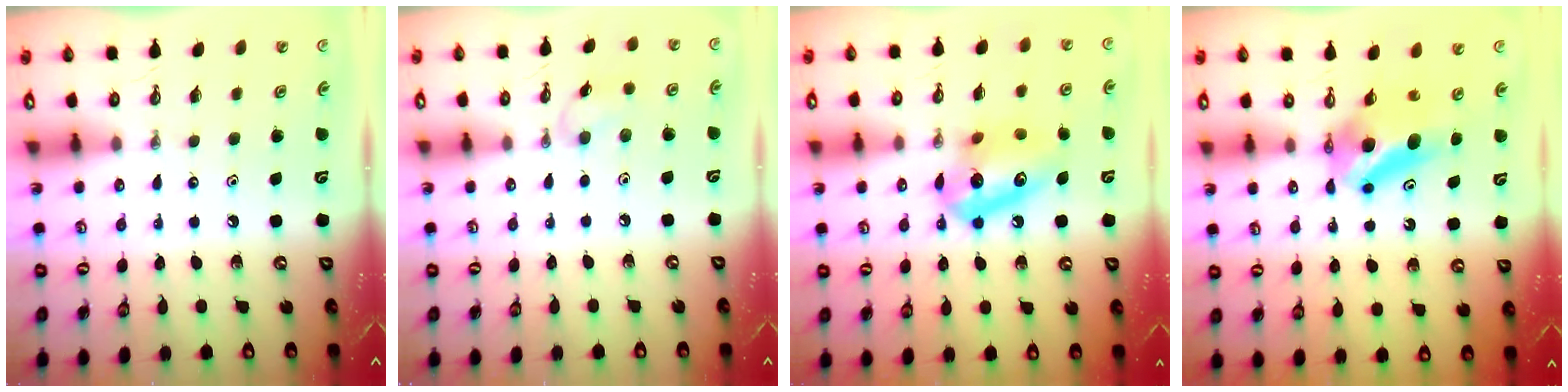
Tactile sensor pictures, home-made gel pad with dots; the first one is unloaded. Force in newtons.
{"total": 5.6, "press": 5.5, "slide": 0.7}
{"total": 12.7, "press": 12.6, "slide": 1.6}
{"total": 8.3, "press": 5.9, "slide": 5.9}